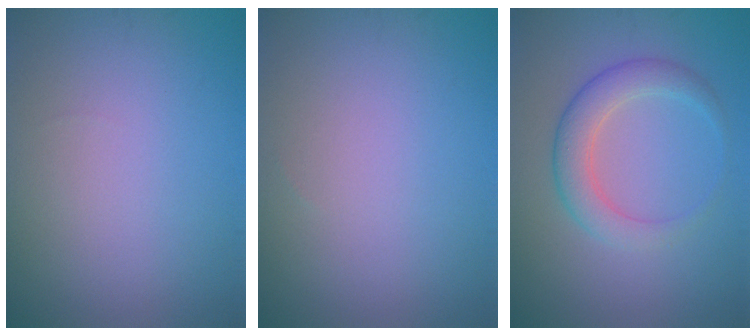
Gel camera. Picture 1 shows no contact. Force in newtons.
{"total": 0.0}
{"total": 3.6, "press": 3.6, "slide": 0.3}